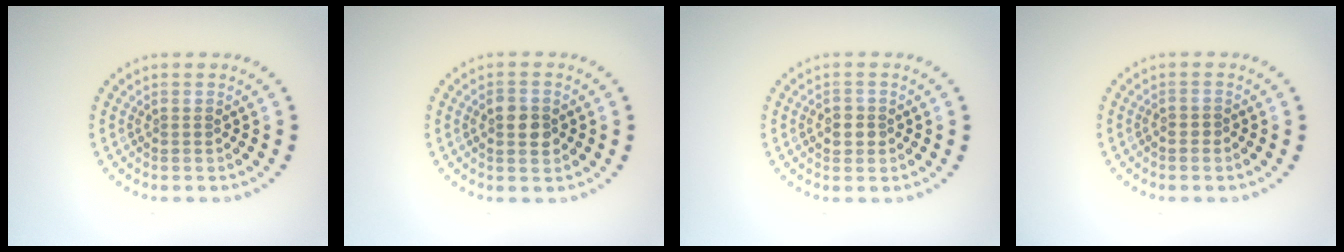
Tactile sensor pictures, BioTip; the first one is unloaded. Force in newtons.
{"total": 2.4, "press": 2.4, "slide": 0.1}
{"total": 1.6, "press": 1.6, "slide": 0.3}
{"total": 0.5, "press": 0.3, "slide": 0.4}